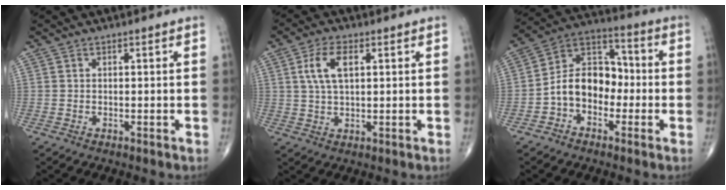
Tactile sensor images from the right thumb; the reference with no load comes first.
{"total": 6.6, "force": [2.0, 3.1, 5.4], "torque": [-0.112, 0.004, 0.041]}
{"total": 11.6, "force": [-2.6, 8.4, 7.6], "torque": [-0.100, 0.047, -0.062]}